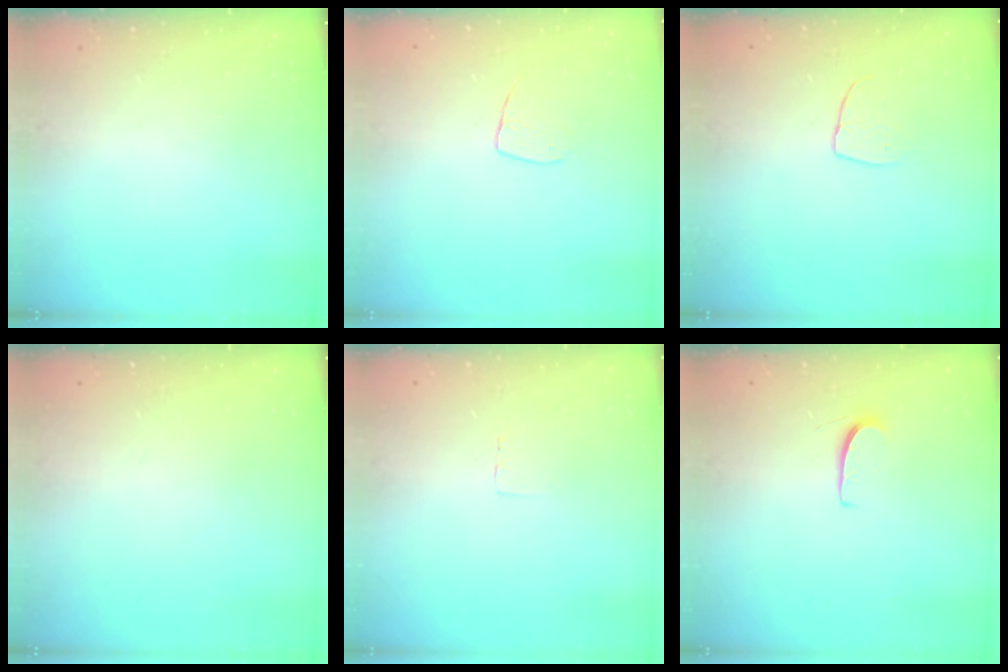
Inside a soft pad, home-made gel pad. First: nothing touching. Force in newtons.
{"total": 7.0, "press": 6.9, "slide": 0.5}
{"total": 6.5, "press": 6.5, "slide": 0.5}
{"total": 0.0}
{"total": 2.3, "press": 2.3, "slide": 0.1}
{"total": 5.4, "press": 5.3, "slide": 0.5}